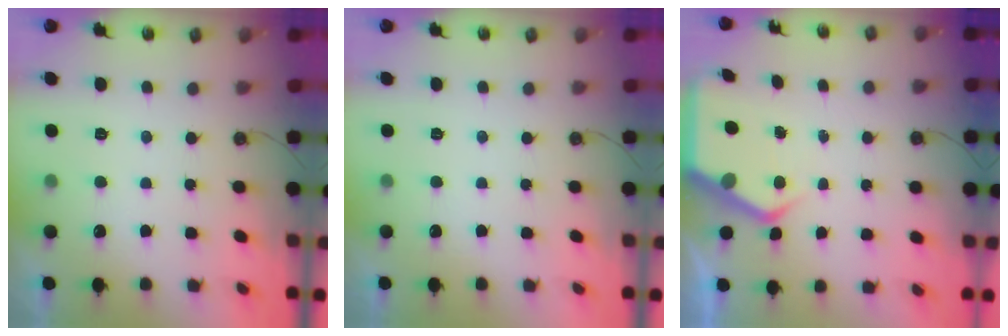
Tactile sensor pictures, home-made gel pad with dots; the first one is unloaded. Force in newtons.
{"total": 0.0}
{"total": 5.1, "press": 5.0, "slide": 0.3}